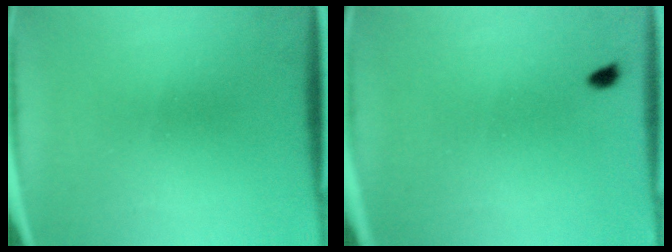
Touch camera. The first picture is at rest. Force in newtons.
{"total": 0.7}